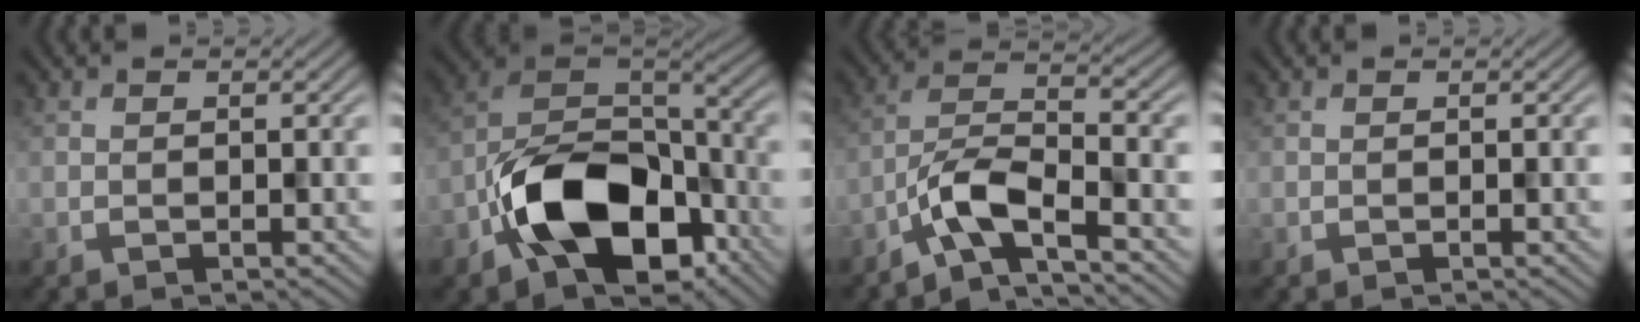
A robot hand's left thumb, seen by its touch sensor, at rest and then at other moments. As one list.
[{"total": 13.9, "force": [-6.8, 8.3, 8.9], "torque": [-0.157, -0.015, -0.133]}, {"total": 6.0, "force": [-4.0, 1.5, 4.3], "torque": [-0.081, 0.008, -0.088]}, {"total": 0.0}]